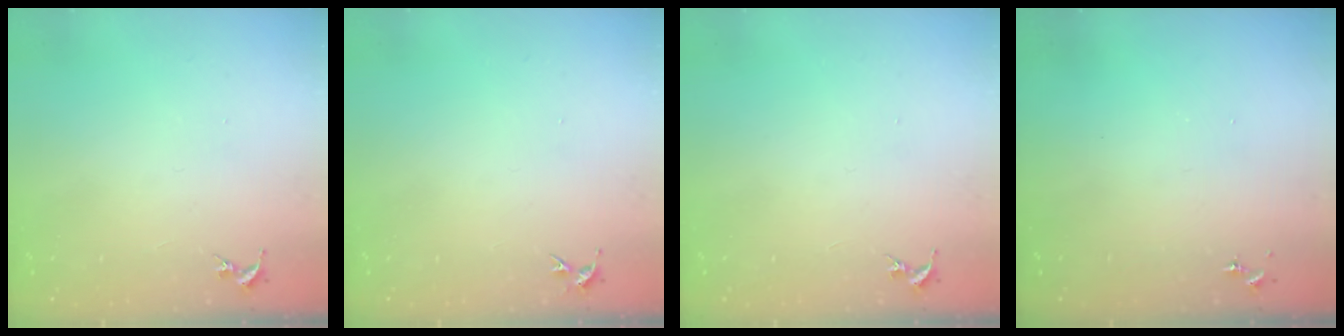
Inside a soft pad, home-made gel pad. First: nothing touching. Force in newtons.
{"total": 4.2, "press": 4.2, "slide": 0.5}
{"total": 0.0}
{"total": 0.0}